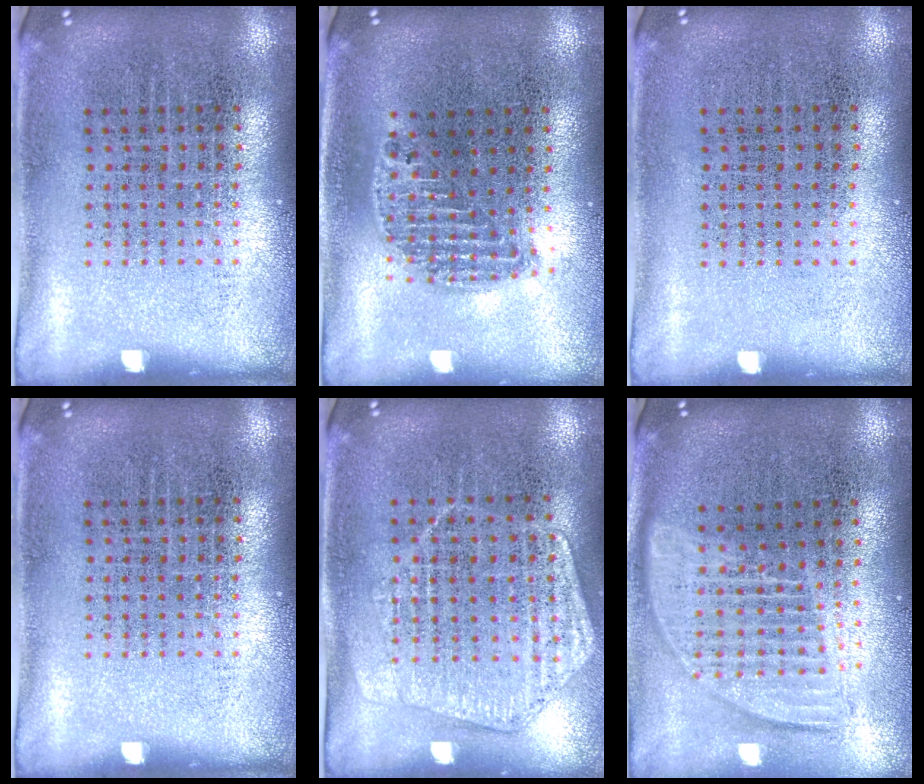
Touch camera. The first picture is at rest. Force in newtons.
{"total": 1.2, "press": 1.1, "slide": 0.5}
{"total": 0.0}
{"total": 0.0}
{"total": 1.4, "press": 1.4, "slide": 0.3}
{"total": 1.8, "press": 1.6, "slide": 1.0}